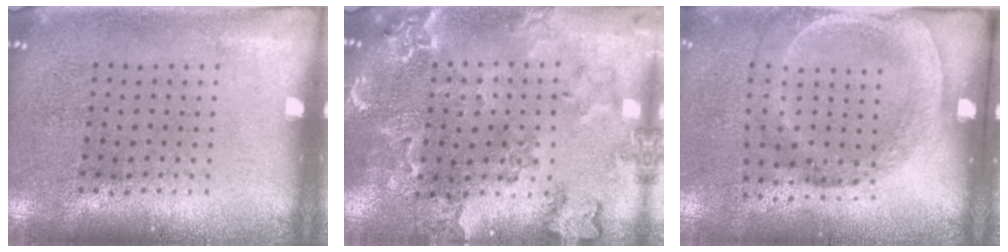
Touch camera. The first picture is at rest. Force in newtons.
{"total": 1.4, "press": 1.4, "slide": 0.3}
{"total": 1.8, "press": 1.2, "slide": 1.4}